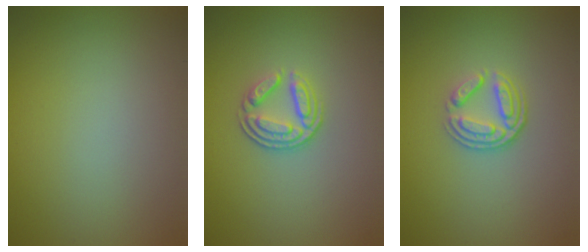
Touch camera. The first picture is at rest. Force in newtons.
{"total": 3.4, "press": 2.5, "slide": 2.2}
{"total": 3.6, "press": 2.6, "slide": 2.6}